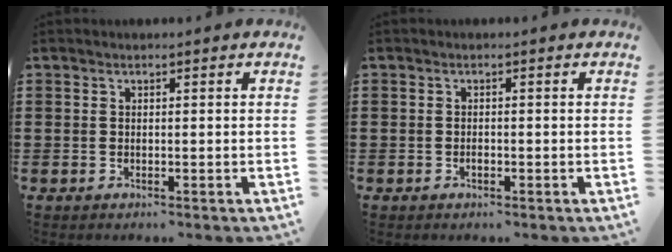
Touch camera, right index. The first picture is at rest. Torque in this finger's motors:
{"motor_torque": [1.13, 1.01, 0.03, 0.00]}